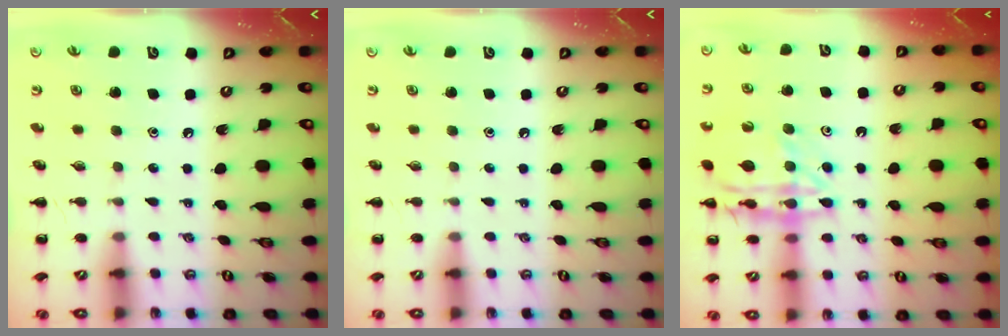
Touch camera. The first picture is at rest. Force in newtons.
{"total": 0.0}
{"total": 17.7, "press": 17.6, "slide": 1.7}